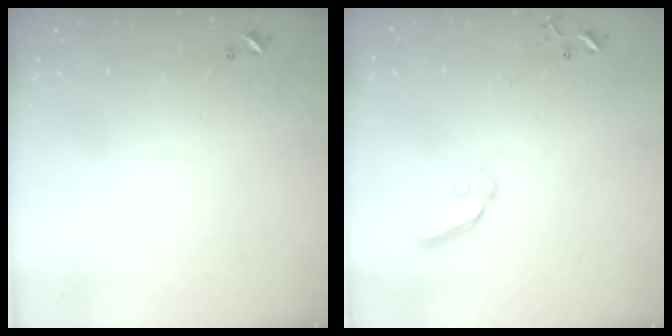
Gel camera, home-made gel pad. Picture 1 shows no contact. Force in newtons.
{"total": 7.3, "press": 7.2, "slide": 0.8}